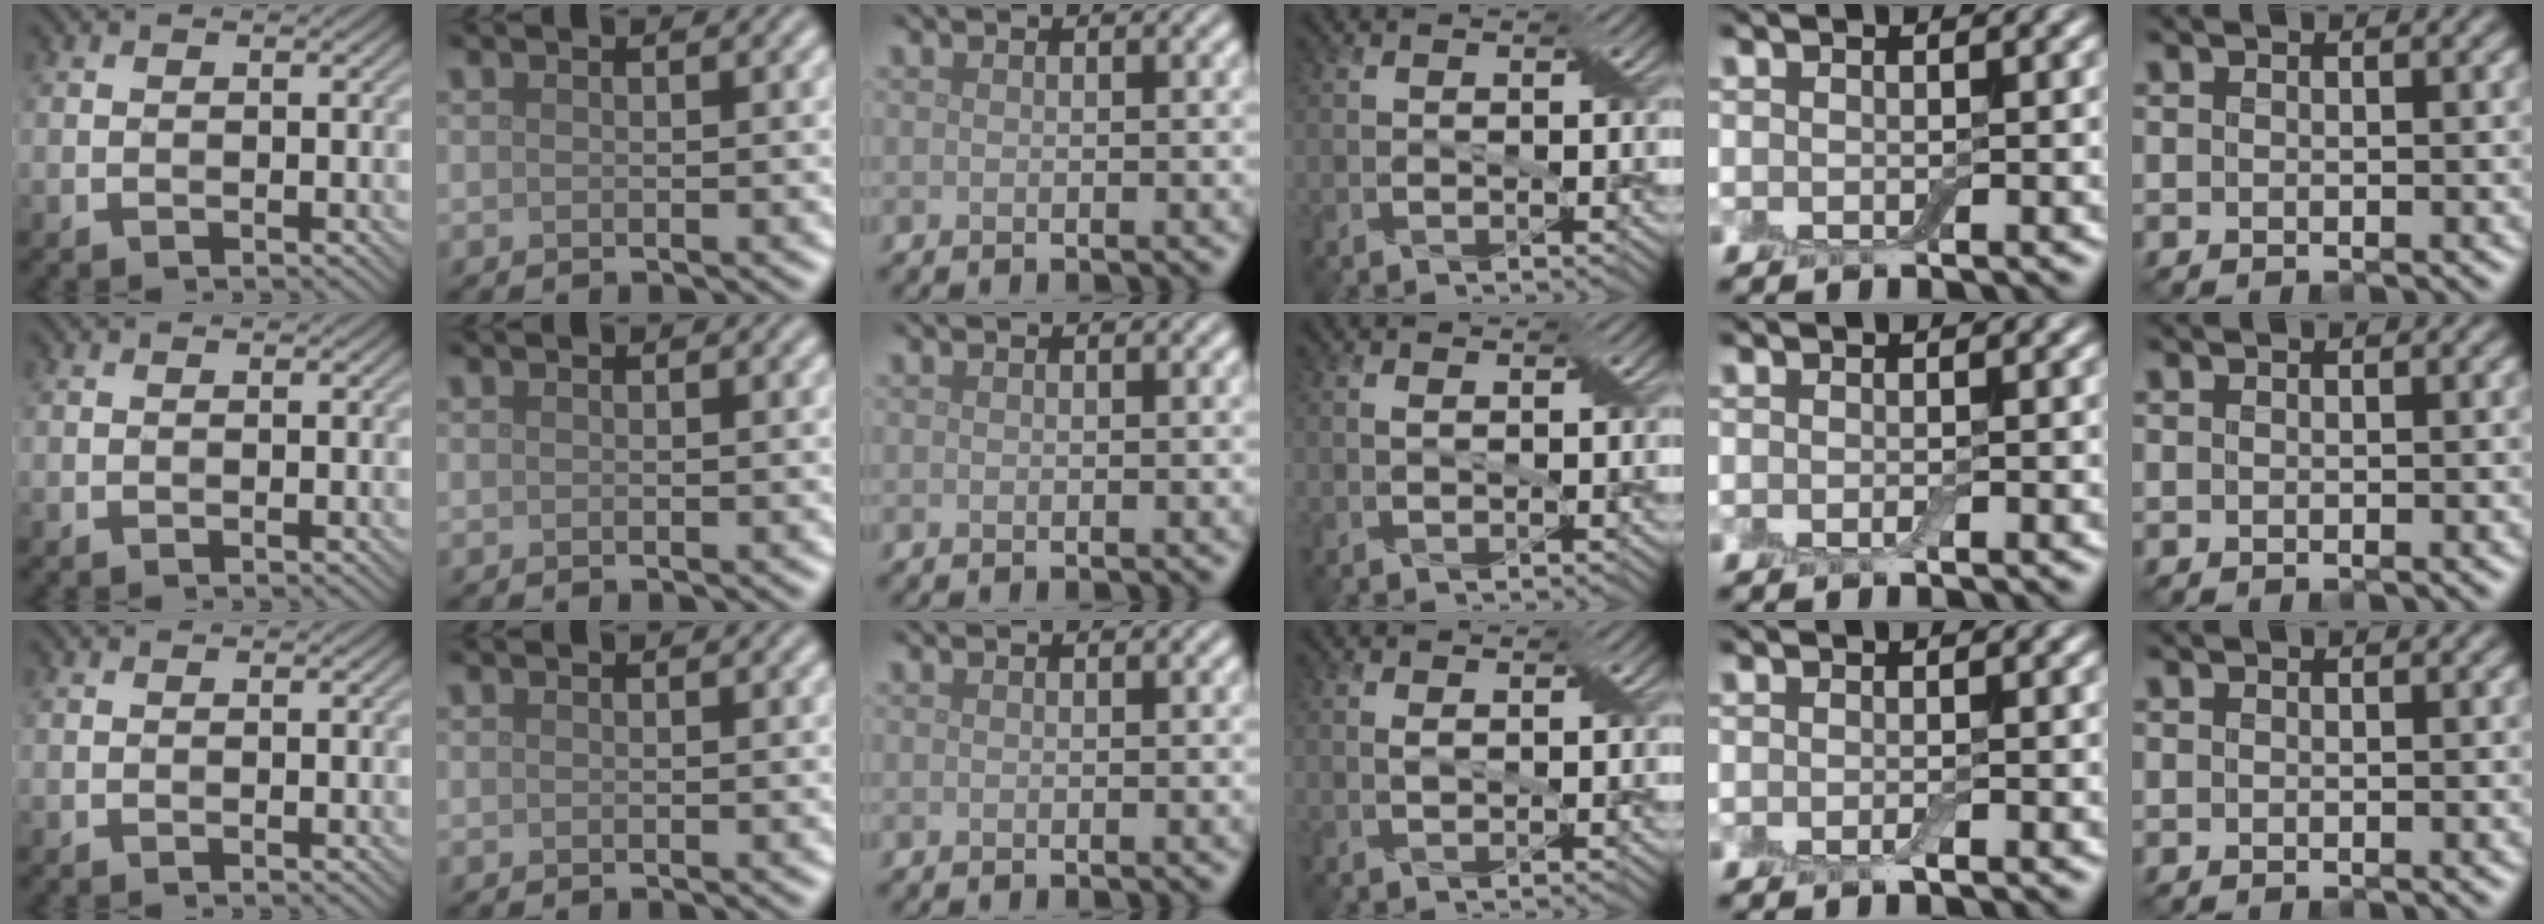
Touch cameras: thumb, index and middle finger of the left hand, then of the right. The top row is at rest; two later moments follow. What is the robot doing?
{"motion": "shake", "object": "box of matches"}